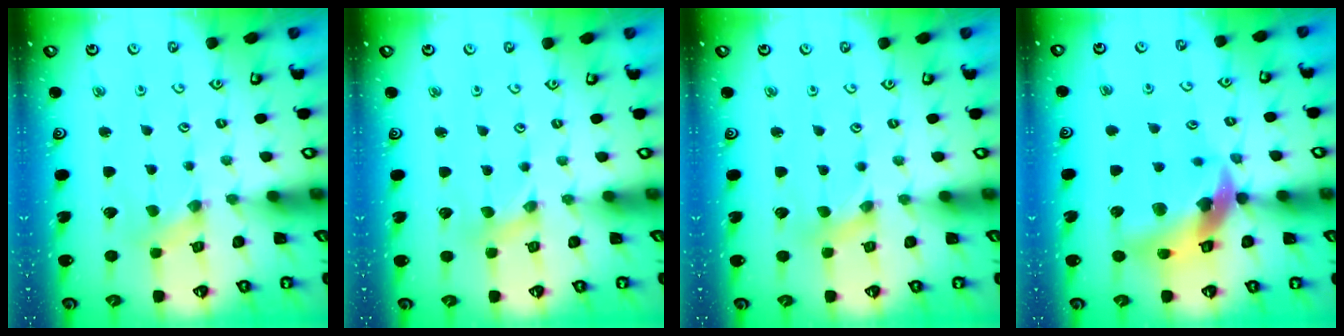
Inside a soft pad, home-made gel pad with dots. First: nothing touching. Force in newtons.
{"total": 0.0}
{"total": 1.1, "press": 1.1, "slide": 0.2}
{"total": 14.7, "press": 14.5, "slide": 2.1}